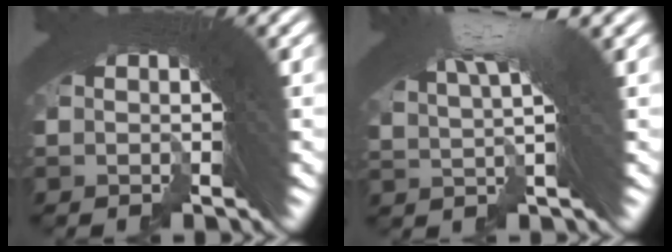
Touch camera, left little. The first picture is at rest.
{"total": 5.7, "force": [3.1, 0.8, 4.7], "torque": [-0.064, 0.021, 0.045]}